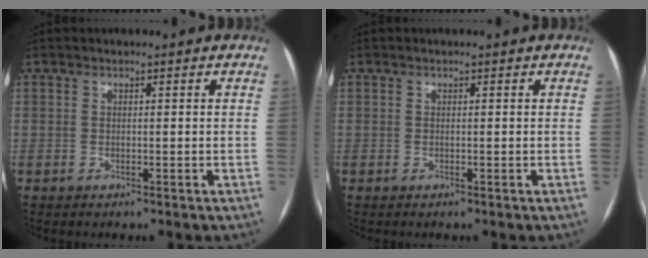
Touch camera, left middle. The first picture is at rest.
{"total": 0.0}